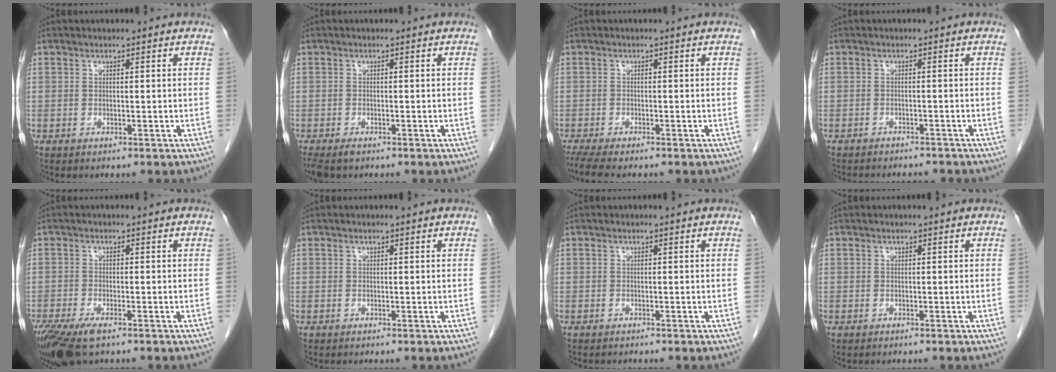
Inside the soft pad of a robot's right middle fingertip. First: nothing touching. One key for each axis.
{"total": 3.0, "fx": -2.3, "fy": 1.2, "fz": 1.6, "tx": -0.035, "ty": -0.010, "tz": -0.037}
{"total": 5.8, "fx": -4.8, "fy": 0.8, "fz": 3.2, "tx": -0.055, "ty": -0.016, "tz": -0.077}
{"total": 6.9, "fx": -6.3, "fy": 1.7, "fz": 2.1, "tx": -0.026, "ty": -0.003, "tz": -0.078}
{"total": 7.8, "fx": -5.1, "fy": 2.4, "fz": 5.3, "tx": -0.098, "ty": -0.019, "tz": -0.089}
{"total": 0.0}
{"total": 0.9, "fx": -0.8, "fy": 0.2, "fz": 0.2, "tx": -0.010, "ty": -0.003, "tz": -0.011}
{"total": 0.0}